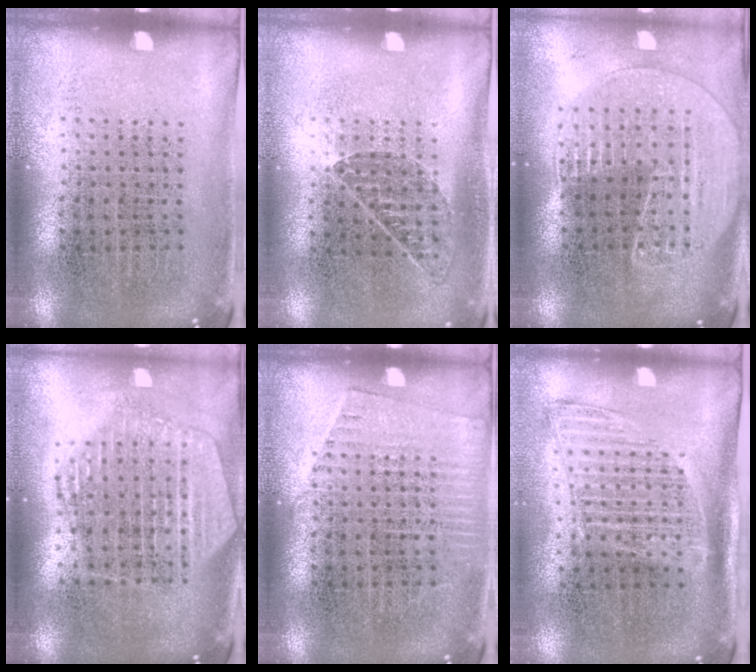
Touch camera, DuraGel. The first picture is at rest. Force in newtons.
{"total": 0.8, "press": 0.7, "slide": 0.3}
{"total": 1.7, "press": 1.6, "slide": 0.6}
{"total": 2.2, "press": 1.9, "slide": 1.0}
{"total": 1.2, "press": 1.2, "slide": 0.1}
{"total": 1.4, "press": 1.2, "slide": 0.6}